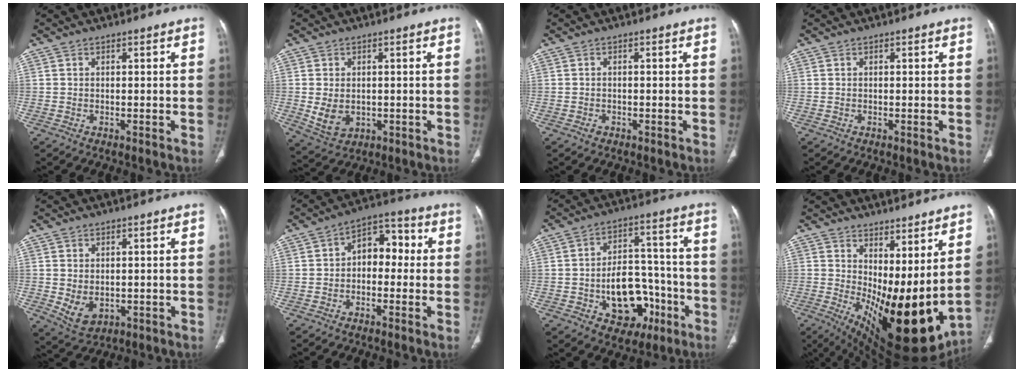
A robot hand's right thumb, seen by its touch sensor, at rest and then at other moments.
{"total": 5.9, "force": [-0.4, 4.4, 3.9], "torque": [-0.064, -0.006, 0.012]}
{"total": 0.9, "force": [-0.5, 0.6, 0.3], "torque": [-0.006, 0.004, -0.008]}
{"total": 0.0}
{"total": 5.1, "force": [-0.3, 3.6, 3.6], "torque": [-0.058, -0.011, 0.014]}
{"total": 7.8, "force": [-0.2, 5.4, 5.7], "torque": [-0.046, 0.034, -0.019]}
{"total": 14.6, "force": [-5.2, 9.8, 9.5], "torque": [-0.100, 0.051, -0.065]}
{"total": 20.6, "force": [3.4, 8.2, 18.6], "torque": [-0.283, -0.058, 0.074]}